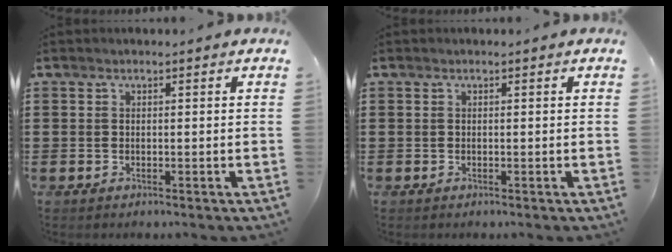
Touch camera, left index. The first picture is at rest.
{"total": 0.0}